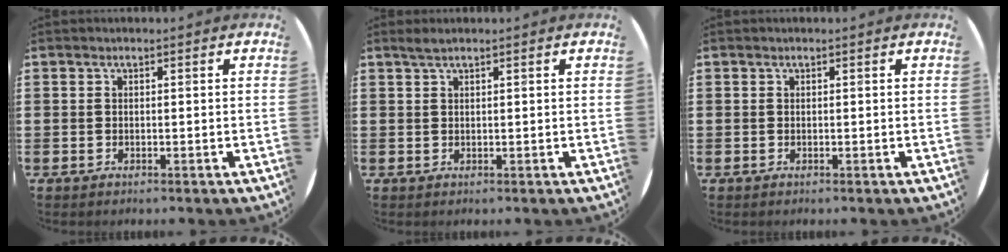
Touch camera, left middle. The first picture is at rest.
{"total": 1.0, "force": [0.8, 0.0, 0.6], "torque": [-0.012, 0.002, 0.015]}
{"total": 0.0}